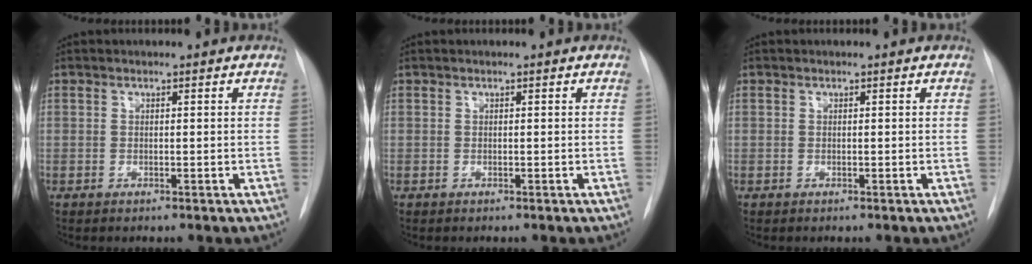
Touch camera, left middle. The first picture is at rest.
{"total": 0.0}
{"total": 0.0}